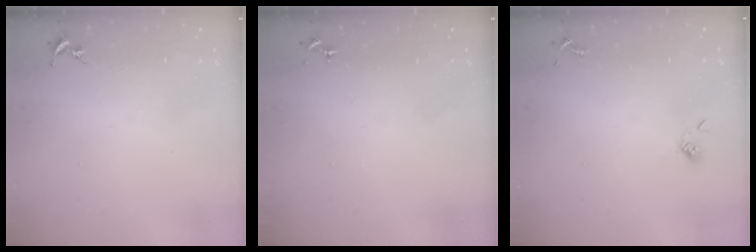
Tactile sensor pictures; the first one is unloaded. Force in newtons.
{"total": 0.0}
{"total": 4.4, "press": 4.1, "slide": 1.6}